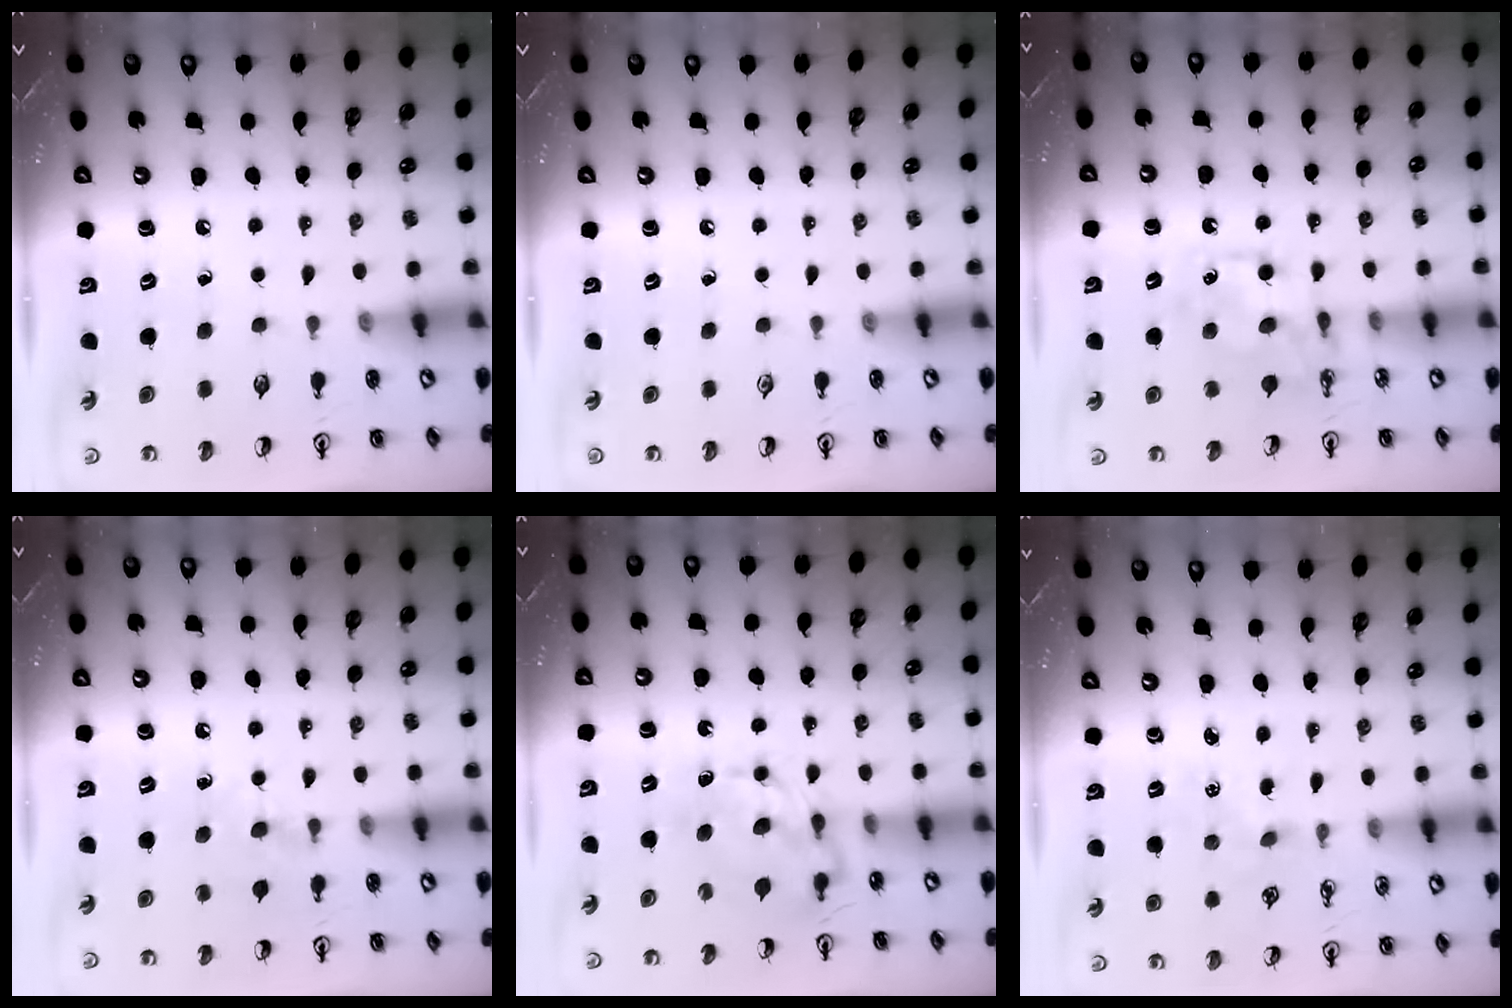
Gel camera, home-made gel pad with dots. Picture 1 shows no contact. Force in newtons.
{"total": 0.0}
{"total": 8.1, "press": 8.1, "slide": 0.4}
{"total": 5.0, "press": 5.0, "slide": 0.7}
{"total": 7.3, "press": 7.3, "slide": 0.3}
{"total": 2.7, "press": 2.7, "slide": 0.4}